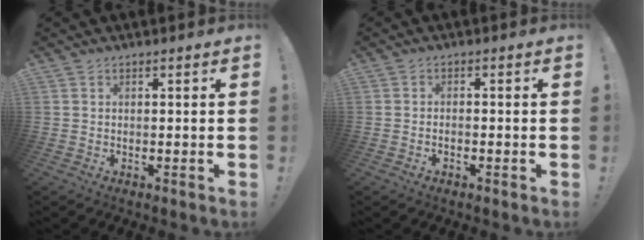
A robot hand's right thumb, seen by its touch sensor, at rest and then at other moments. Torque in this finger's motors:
{"motor_torque": [-0.64, -0.01, -0.23, 0.35, 0.01]}